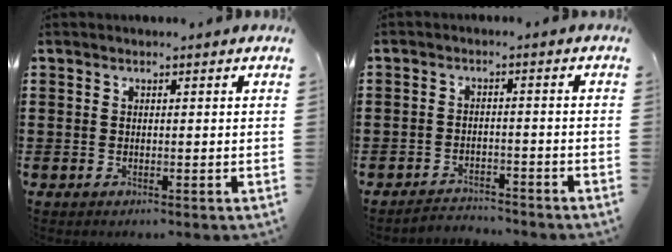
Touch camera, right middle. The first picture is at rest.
{"total": 2.9, "force": [-2.8, 0.5, -0.3], "torque": [-0.003, 0.002, -0.064]}